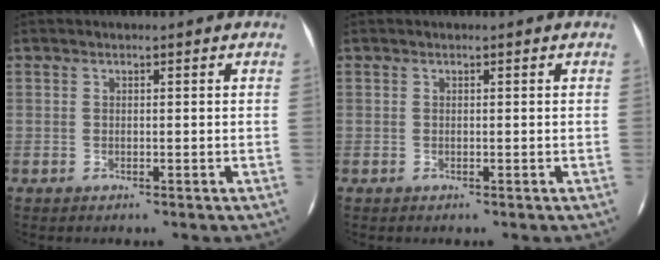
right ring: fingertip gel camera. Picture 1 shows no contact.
{"total": 0.0}